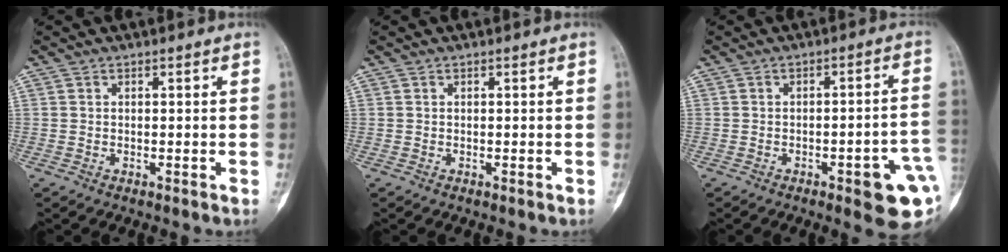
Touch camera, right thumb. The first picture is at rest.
{"total": 0.0}
{"total": 11.7, "force": [-3.8, 3.1, 10.6], "torque": [-0.122, 0.022, -0.039]}